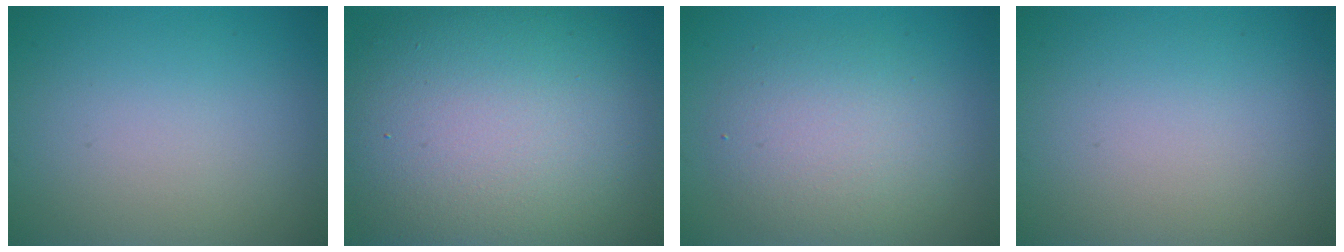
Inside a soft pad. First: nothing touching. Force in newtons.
{"total": 15.2, "press": 15.2, "slide": 0.8}
{"total": 4.5, "press": 4.5, "slide": 0.1}
{"total": 0.0}